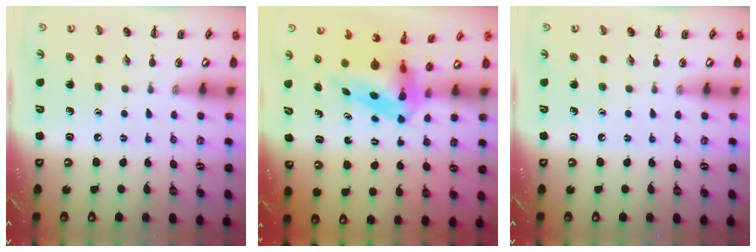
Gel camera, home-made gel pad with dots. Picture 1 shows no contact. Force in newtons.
{"total": 5.8, "press": 5.6, "slide": 1.7}
{"total": 0.0}